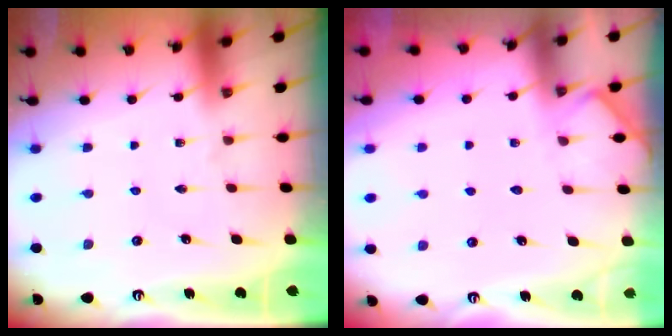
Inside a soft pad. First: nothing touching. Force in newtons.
{"total": 3.8, "press": 3.8, "slide": 0.5}